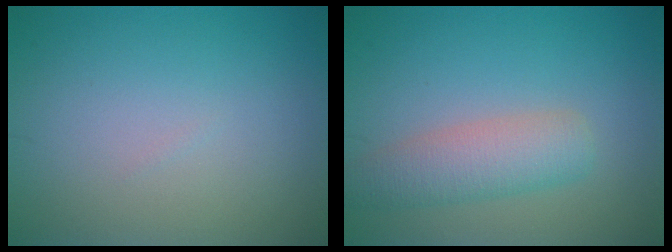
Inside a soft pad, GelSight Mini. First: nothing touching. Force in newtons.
{"total": 3.9, "press": 3.9, "slide": 0.2}